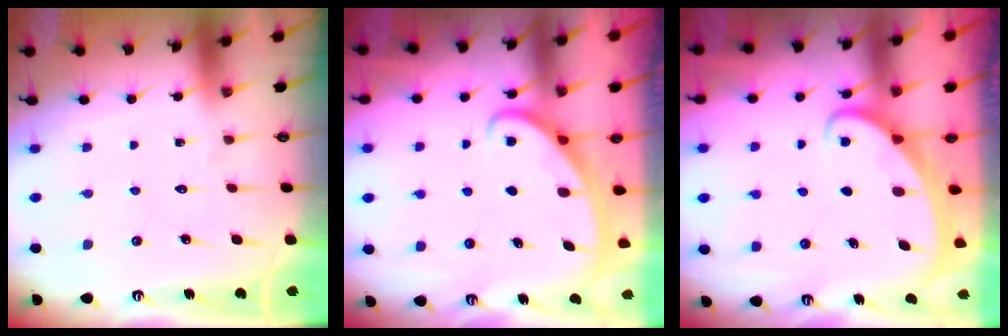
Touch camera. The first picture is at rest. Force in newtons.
{"total": 3.0, "press": 3.0, "slide": 0.4}
{"total": 2.1, "press": 2.1, "slide": 0.0}